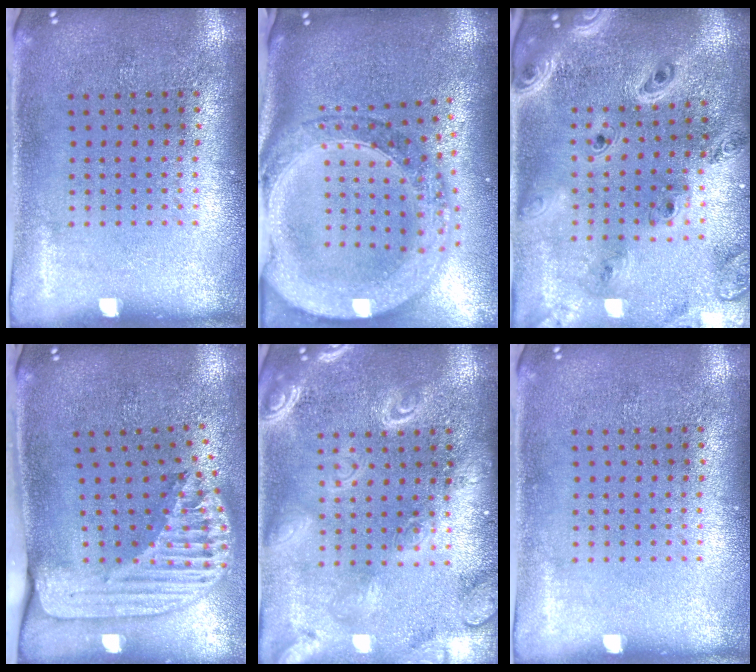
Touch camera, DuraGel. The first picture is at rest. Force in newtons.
{"total": 2.8, "press": 2.3, "slide": 1.6}
{"total": 2.5, "press": 2.2, "slide": 1.1}
{"total": 2.6, "press": 1.9, "slide": 1.8}
{"total": 3.6, "press": 3.6, "slide": 0.5}
{"total": 0.0}